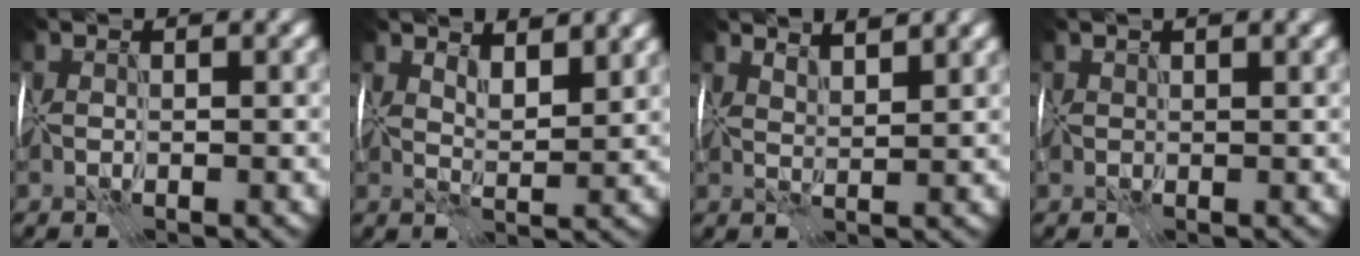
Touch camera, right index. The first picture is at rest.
{"total": 2.9, "force": [2.3, 0.7, 1.7], "torque": [-0.028, -0.007, 0.036]}
{"total": 3.3, "force": [2.9, 0.3, 1.4], "torque": [-0.019, 0.004, 0.037]}
{"total": 2.0, "force": [1.4, 0.6, 1.3], "torque": [-0.021, 0.005, 0.026]}